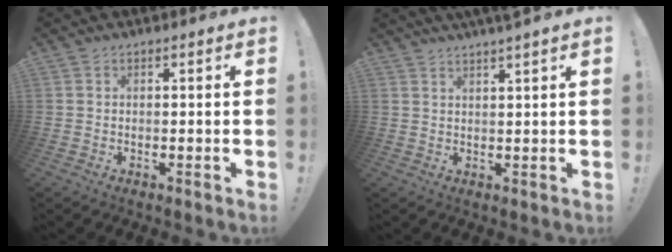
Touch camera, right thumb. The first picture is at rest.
{"total": 3.6, "force": [2.9, -0.5, 2.1], "torque": [-0.037, -0.011, 0.048]}